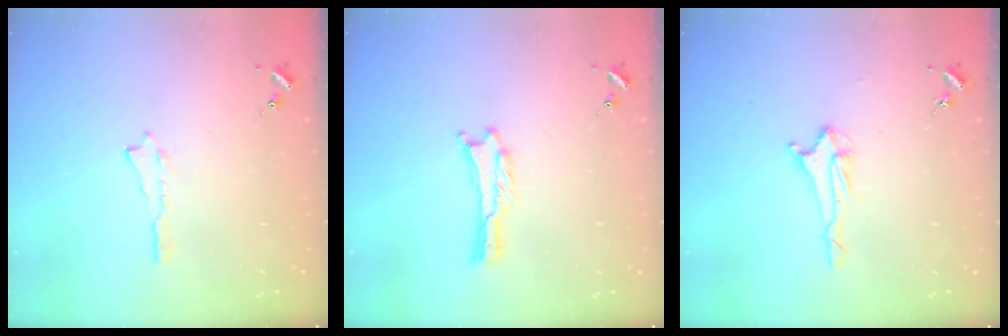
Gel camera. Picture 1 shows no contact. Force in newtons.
{"total": 0.0}
{"total": 2.1, "press": 2.0, "slide": 0.4}